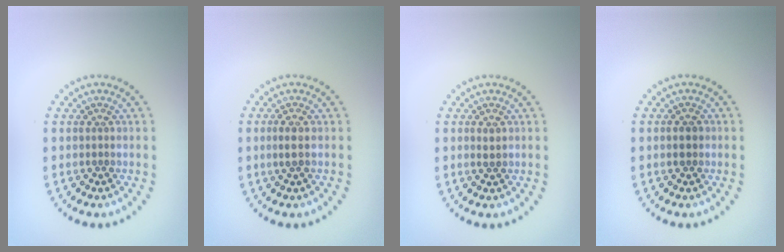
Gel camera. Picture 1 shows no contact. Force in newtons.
{"total": 1.5, "press": 1.3, "slide": 0.6}
{"total": 0.9, "press": 0.9, "slide": 0.1}
{"total": 1.5, "press": 1.5, "slide": 0.1}